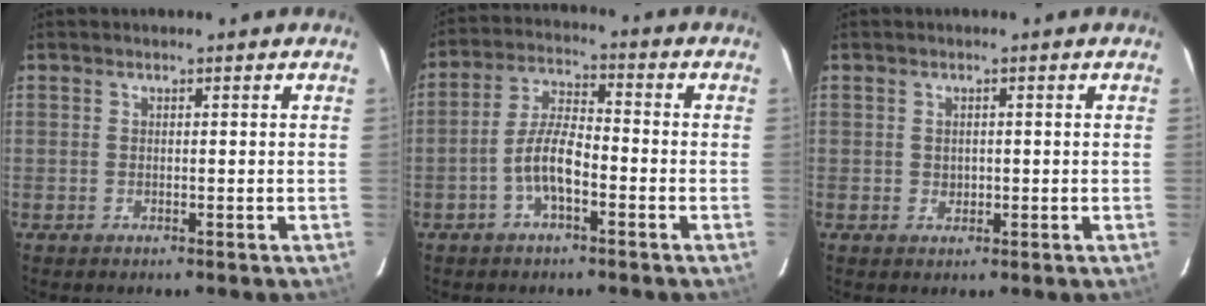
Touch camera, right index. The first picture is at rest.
{"total": 7.0, "force": [-3.0, 2.3, 5.9], "torque": [-0.126, 0.013, -0.056]}
{"total": 1.3, "force": [0.1, 1.2, 0.5], "torque": [-0.004, 0.002, 0.002]}